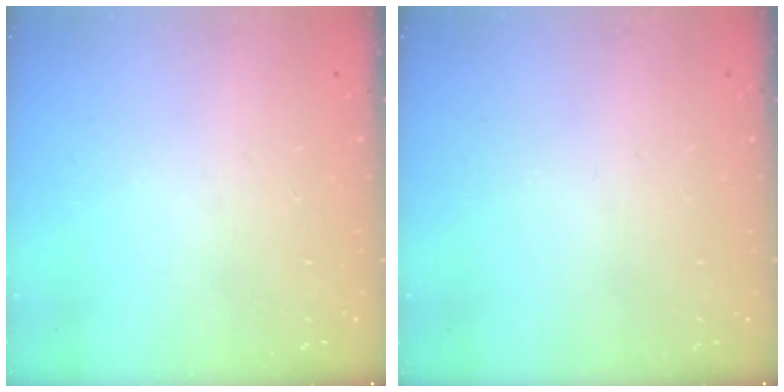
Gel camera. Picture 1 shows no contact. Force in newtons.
{"total": 0.0}